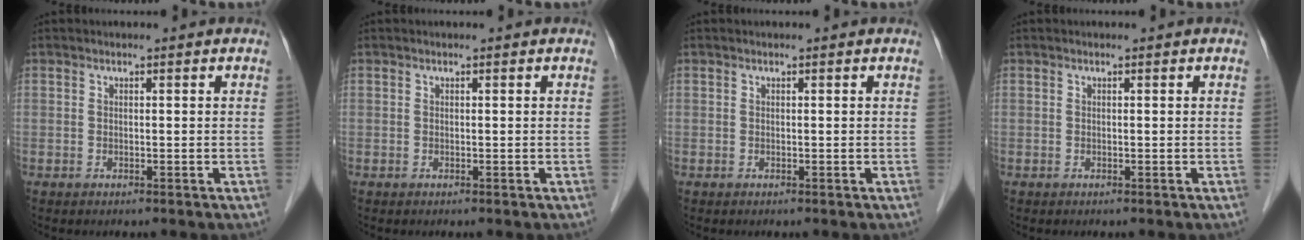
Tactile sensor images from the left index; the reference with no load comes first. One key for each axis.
{"total": 0.0}
{"total": 0.0}
{"total": 0.0}